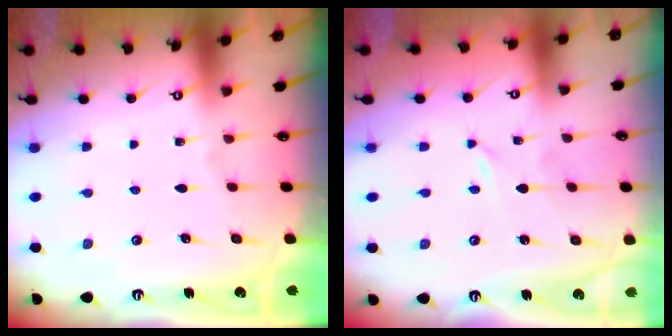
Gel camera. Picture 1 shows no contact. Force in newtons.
{"total": 0.0}